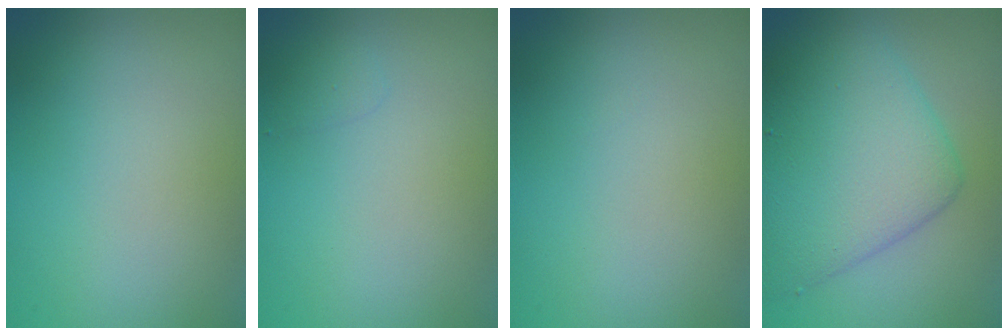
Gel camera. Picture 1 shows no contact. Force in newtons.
{"total": 0.6, "press": 0.6, "slide": 0.1}
{"total": 0.0}
{"total": 7.5, "press": 7.5, "slide": 0.3}